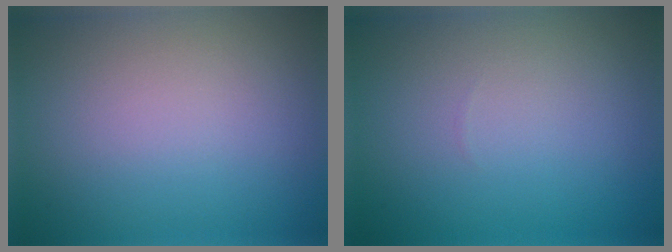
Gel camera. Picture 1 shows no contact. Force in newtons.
{"total": 0.0}